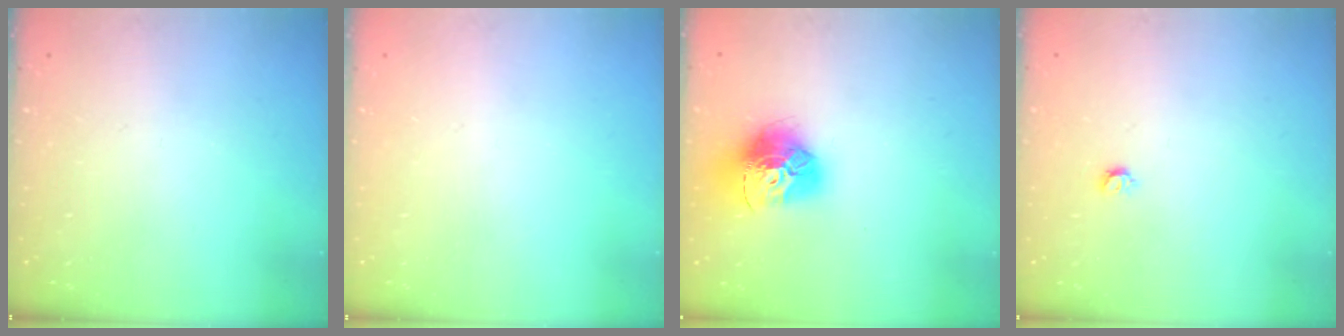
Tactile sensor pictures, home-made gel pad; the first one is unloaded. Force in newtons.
{"total": 0.0}
{"total": 15.9, "press": 15.9, "slide": 1.6}
{"total": 3.7, "press": 3.6, "slide": 0.7}